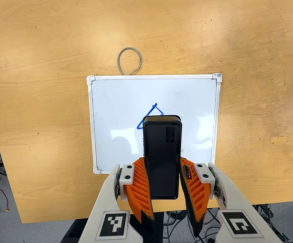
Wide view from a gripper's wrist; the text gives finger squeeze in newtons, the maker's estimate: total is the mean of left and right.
{"total": 8.1, "left": 6.1, "right": 10.2}